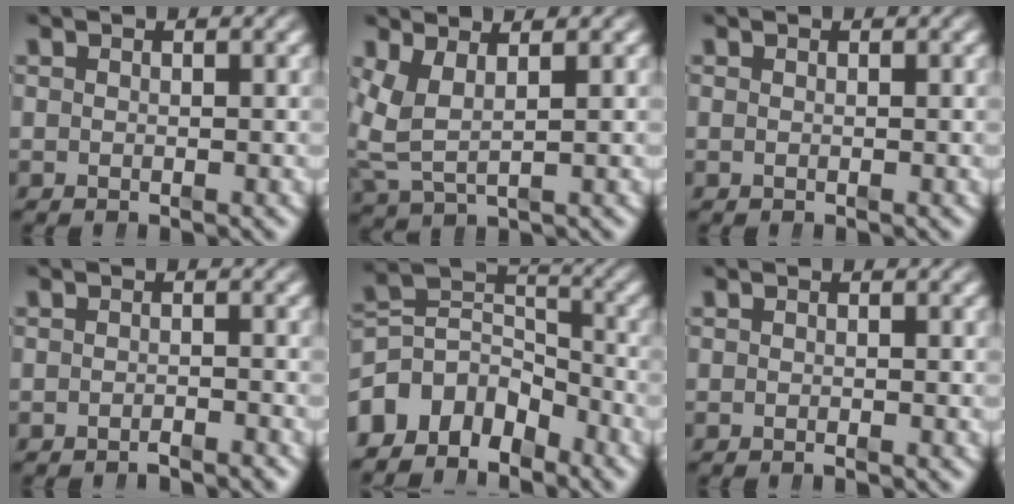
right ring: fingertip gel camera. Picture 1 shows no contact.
{"total": 5.0, "force": [1.1, 3.5, 3.4], "torque": [-0.101, -0.017, 0.027]}
{"total": 0.0}
{"total": 1.5, "force": [-1.5, -0.1, 0.3], "torque": [-0.001, -0.003, -0.025]}
{"total": 10.0, "force": [-2.4, 7.9, 5.7], "torque": [-0.111, -0.042, -0.034]}
{"total": 0.6, "force": [-0.6, -0.1, 0.2], "torque": [0.001, 0.002, -0.011]}